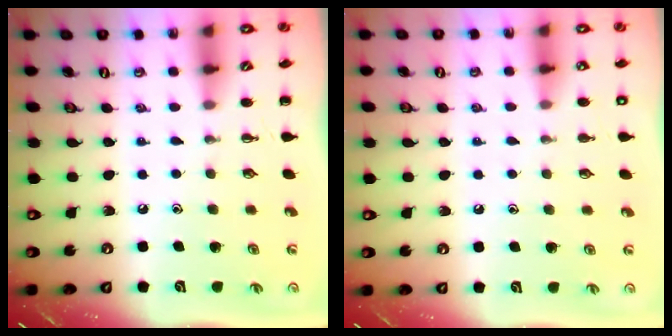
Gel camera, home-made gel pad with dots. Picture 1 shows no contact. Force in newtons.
{"total": 1.4, "press": 1.4, "slide": 0.1}